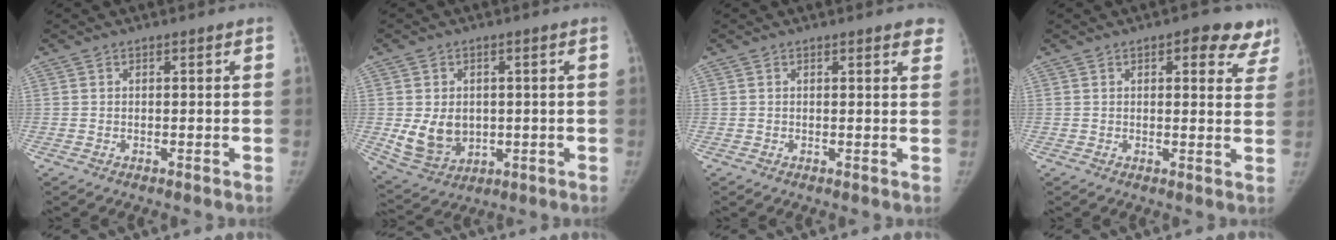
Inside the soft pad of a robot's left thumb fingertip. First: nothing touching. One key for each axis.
{"total": 9.1, "fx": -0.3, "fy": 7.0, "fz": 5.7, "tx": -0.081, "ty": -0.010, "tz": 0.015}
{"total": 2.5, "fx": 2.0, "fy": 0.7, "fz": 1.4, "tx": -0.004, "ty": -0.005, "tz": 0.015}
{"total": 8.9, "fx": 5.5, "fy": 3.9, "fz": 5.7, "tx": -0.026, "ty": -0.020, "tz": 0.055}